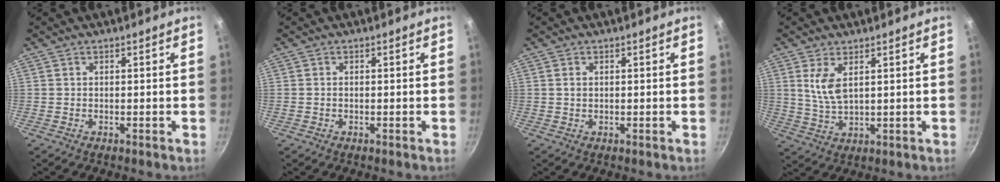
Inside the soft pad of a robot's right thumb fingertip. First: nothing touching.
{"total": 0.5, "force": [-0.1, 0.4, 0.3], "torque": [-0.004, 0.003, -0.002]}
{"total": 1.2, "force": [0.3, 0.9, 0.8], "torque": [-0.013, 0.002, 0.004]}
{"total": 5.8, "force": [2.1, 2.7, 4.7], "torque": [-0.090, -0.019, 0.048]}